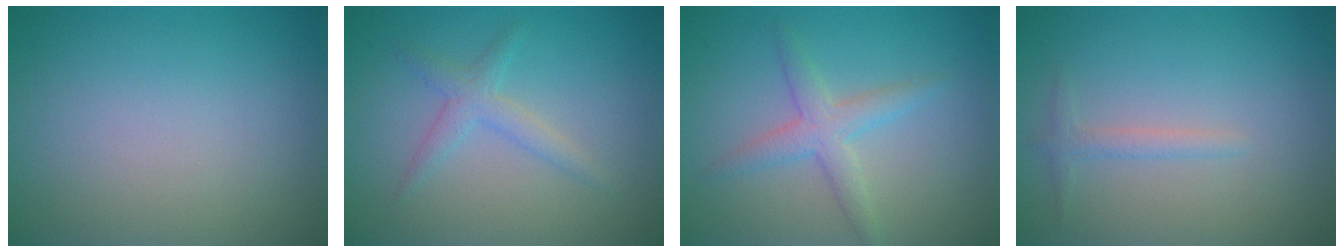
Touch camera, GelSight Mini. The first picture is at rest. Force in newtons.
{"total": 2.0, "press": 2.0, "slide": 0.1}
{"total": 2.7, "press": 2.7, "slide": 0.0}
{"total": 1.1, "press": 1.1, "slide": 0.1}